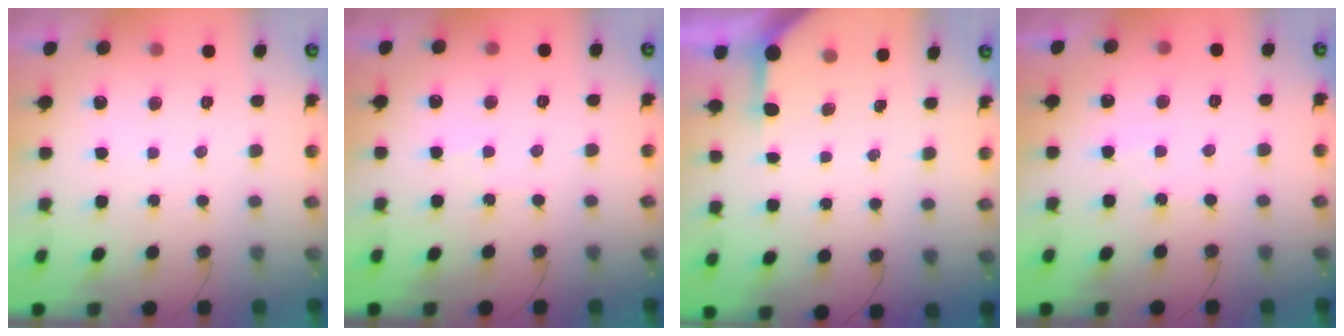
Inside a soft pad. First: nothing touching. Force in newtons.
{"total": 4.5, "press": 4.4, "slide": 0.8}
{"total": 3.0, "press": 3.0, "slide": 0.3}
{"total": 4.0, "press": 4.0, "slide": 0.6}